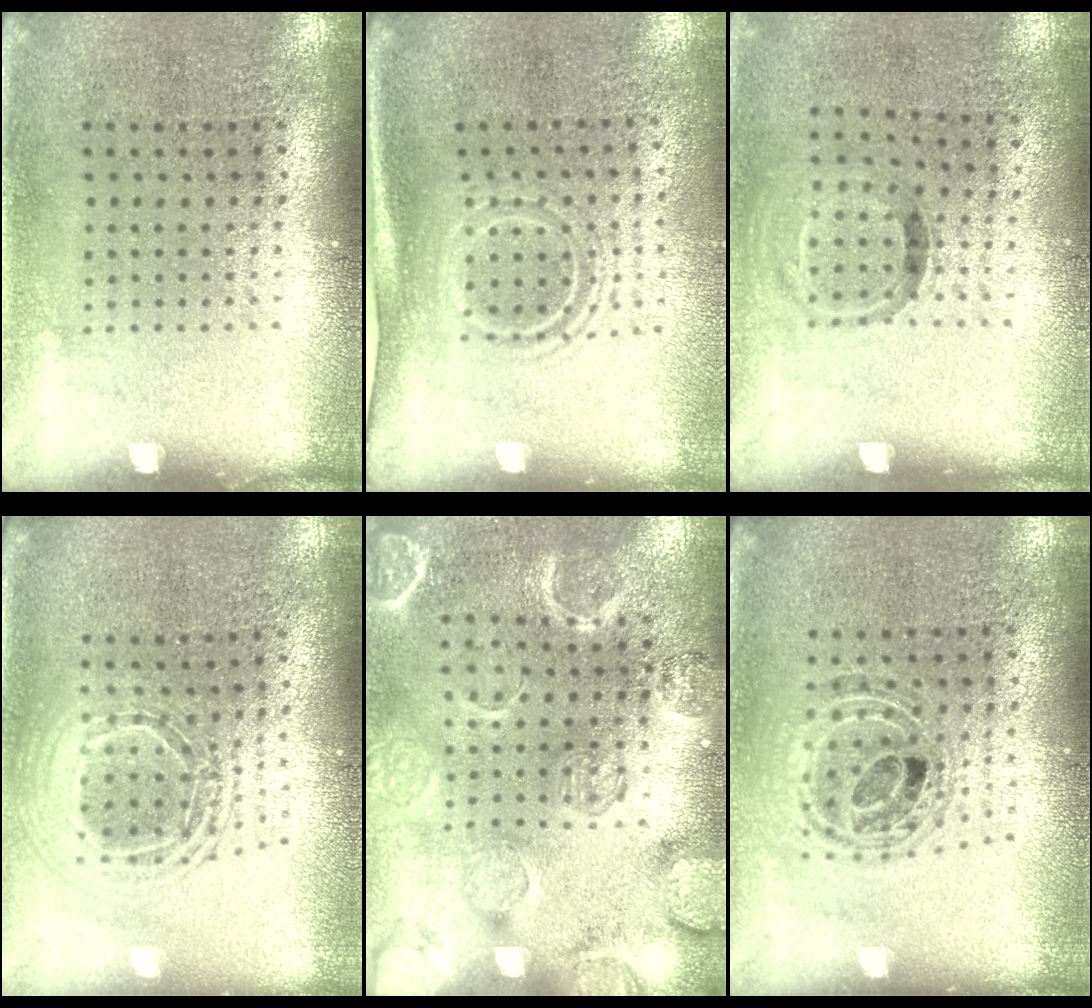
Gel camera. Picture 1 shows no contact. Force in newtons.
{"total": 1.6, "press": 1.1, "slide": 1.1}
{"total": 0.9, "press": 0.6, "slide": 0.7}
{"total": 2.0, "press": 1.6, "slide": 1.2}
{"total": 2.5, "press": 2.5, "slide": 0.2}
{"total": 0.9, "press": 0.9, "slide": 0.1}